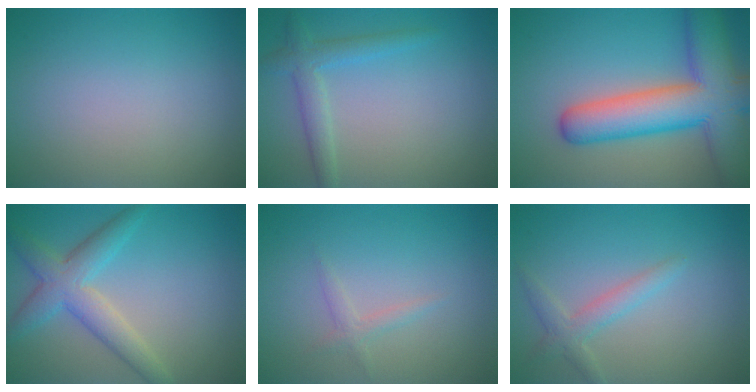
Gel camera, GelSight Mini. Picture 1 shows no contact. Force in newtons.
{"total": 2.6, "press": 2.6, "slide": 0.1}
{"total": 11.0, "press": 11.0, "slide": 0.6}
{"total": 4.5, "press": 4.5, "slide": 0.2}
{"total": 1.2, "press": 1.2, "slide": 0.1}
{"total": 2.2, "press": 2.2, "slide": 0.1}